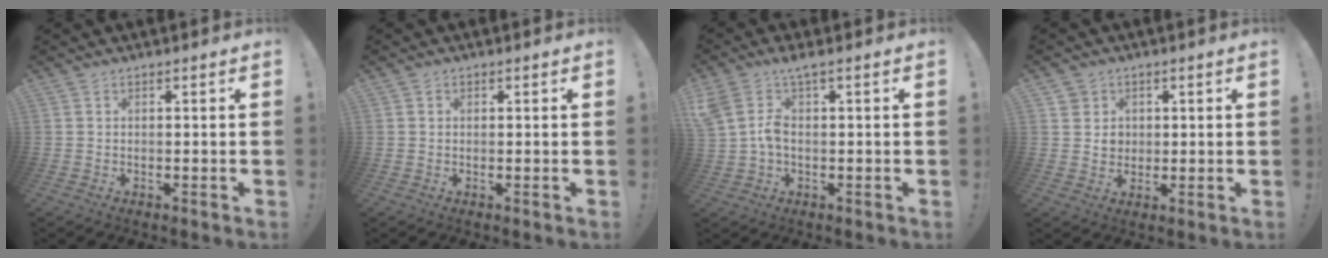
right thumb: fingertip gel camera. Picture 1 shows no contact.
{"total": 0.6, "force": [0.1, 0.6, 0.0], "torque": [-0.001, 0.003, 0.003]}
{"total": 6.3, "force": [0.7, 3.1, 5.4], "torque": [-0.112, -0.002, 0.011]}
{"total": 4.6, "force": [1.4, 4.3, 0.8], "torque": [-0.007, -0.009, 0.026]}